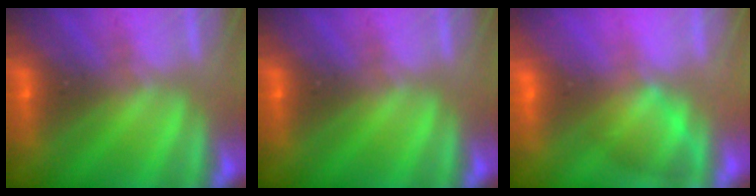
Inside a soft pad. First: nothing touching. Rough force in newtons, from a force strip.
{"total": 0.0}
{"total": 2.9}